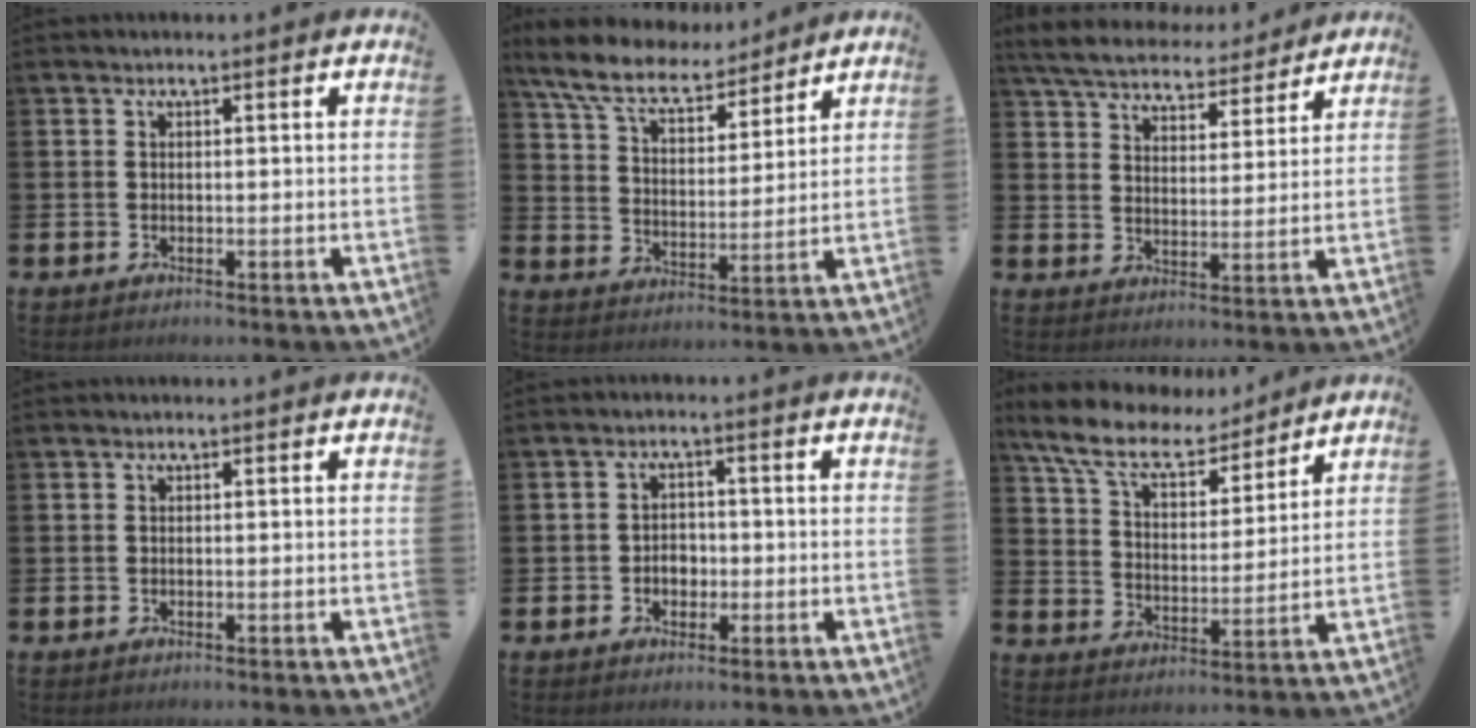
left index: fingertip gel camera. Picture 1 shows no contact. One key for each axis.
{"total": 9.2, "fx": 8.1, "fy": 2.8, "fz": 3.2, "tx": -0.103, "ty": -0.042, "tz": 0.147}
{"total": 6.7, "fx": 6.3, "fy": 1.5, "fz": 1.4, "tx": -0.051, "ty": -0.041, "tz": 0.111}
{"total": 0.0}
{"total": 2.5, "fx": -0.6, "fy": 2.1, "fz": 1.3, "tx": -0.018, "ty": 0.002, "tz": -0.017}
{"total": 9.8, "fx": 8.6, "fy": 3.0, "fz": 3.7, "tx": -0.108, "ty": -0.051, "tz": 0.151}